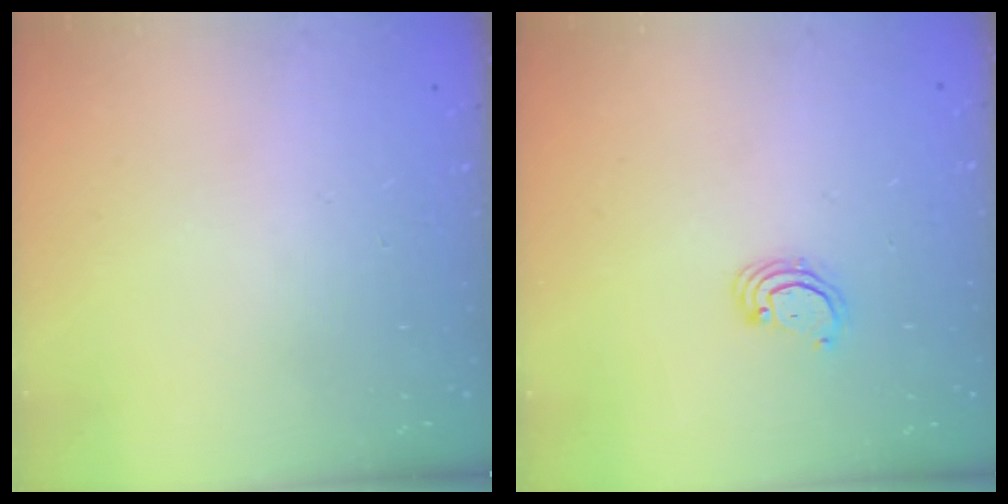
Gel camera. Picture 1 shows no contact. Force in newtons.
{"total": 2.5, "press": 2.5, "slide": 0.2}